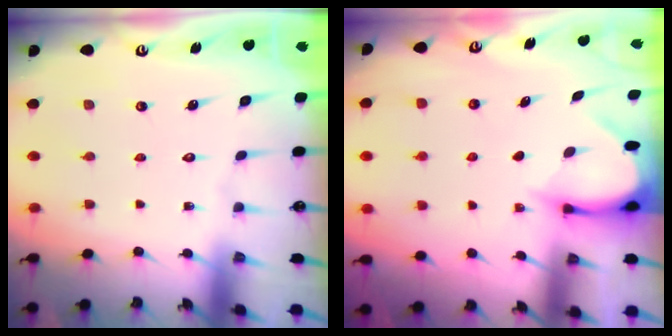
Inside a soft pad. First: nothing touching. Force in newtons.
{"total": 3.4, "press": 3.4, "slide": 0.3}